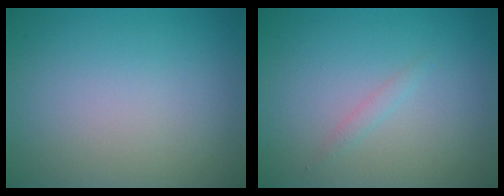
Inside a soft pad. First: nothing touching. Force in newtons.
{"total": 0.7, "press": 0.7, "slide": 0.1}